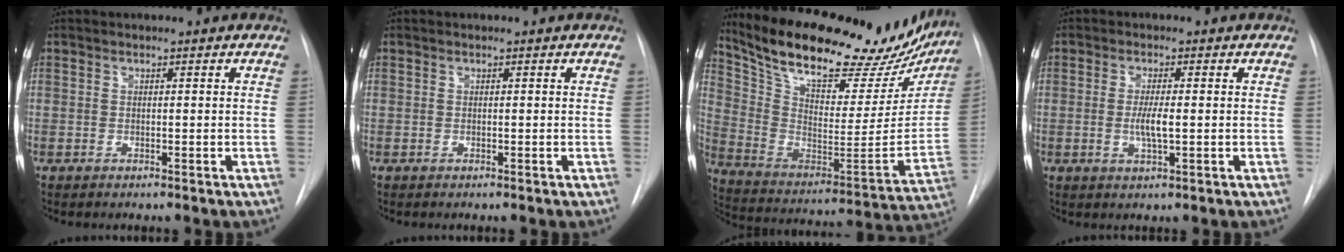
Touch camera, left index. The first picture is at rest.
{"total": 0.0}
{"total": 31.4, "force": [25.6, 10.1, 15.0], "torque": [-0.253, -0.022, 0.363]}
{"total": 3.4, "force": [-0.3, 0.5, 3.3], "torque": [-0.066, -0.007, -0.006]}